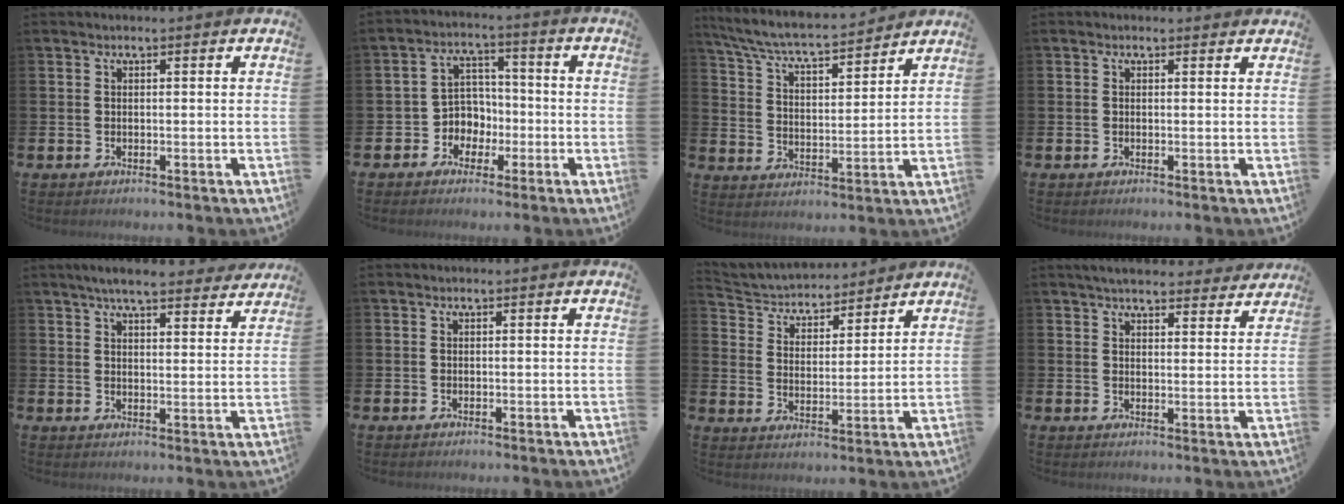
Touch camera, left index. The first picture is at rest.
{"total": 4.5, "force": [-1.2, 4.3, 0.7], "torque": [-0.038, 0.006, -0.029]}
{"total": 6.7, "force": [6.3, 0.7, 2.2], "torque": [-0.074, -0.045, 0.108]}
{"total": 0.0}
{"total": 5.8, "force": [5.4, 0.7, 2.0], "torque": [-0.046, -0.024, 0.094]}
{"total": 0.0}
{"total": 4.4, "force": [4.1, 1.5, 0.2], "torque": [-0.034, -0.034, 0.066]}
{"total": 4.4, "force": [4.2, 0.9, 1.1], "torque": [-0.025, -0.020, 0.074]}